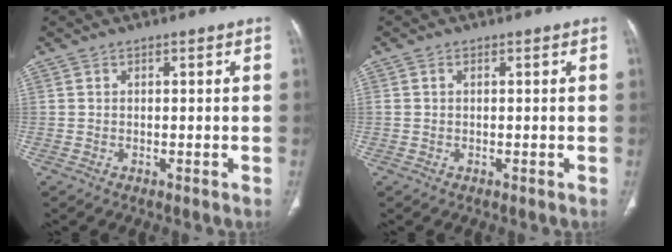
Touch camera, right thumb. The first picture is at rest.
{"total": 0.6, "force": [0.2, 0.4, 0.4], "torque": [-0.011, 0.005, 0.004]}